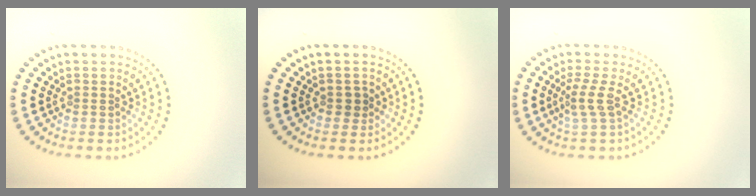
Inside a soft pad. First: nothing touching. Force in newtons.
{"total": 0.9, "press": 0.8, "slide": 0.4}
{"total": 2.0, "press": 1.4, "slide": 1.5}